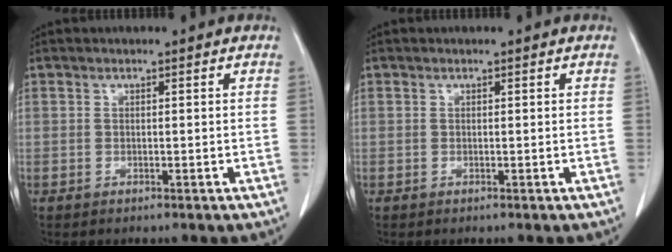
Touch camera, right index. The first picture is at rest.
{"total": 0.0}